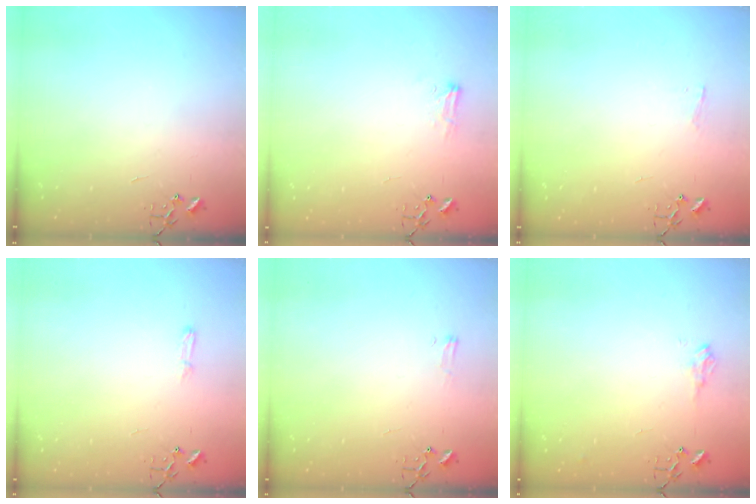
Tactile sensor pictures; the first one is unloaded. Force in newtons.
{"total": 7.3, "press": 7.2, "slide": 0.9}
{"total": 3.7, "press": 3.6, "slide": 0.6}
{"total": 3.8, "press": 3.8, "slide": 0.5}
{"total": 4.4, "press": 4.3, "slide": 0.5}
{"total": 8.5, "press": 8.4, "slide": 0.8}